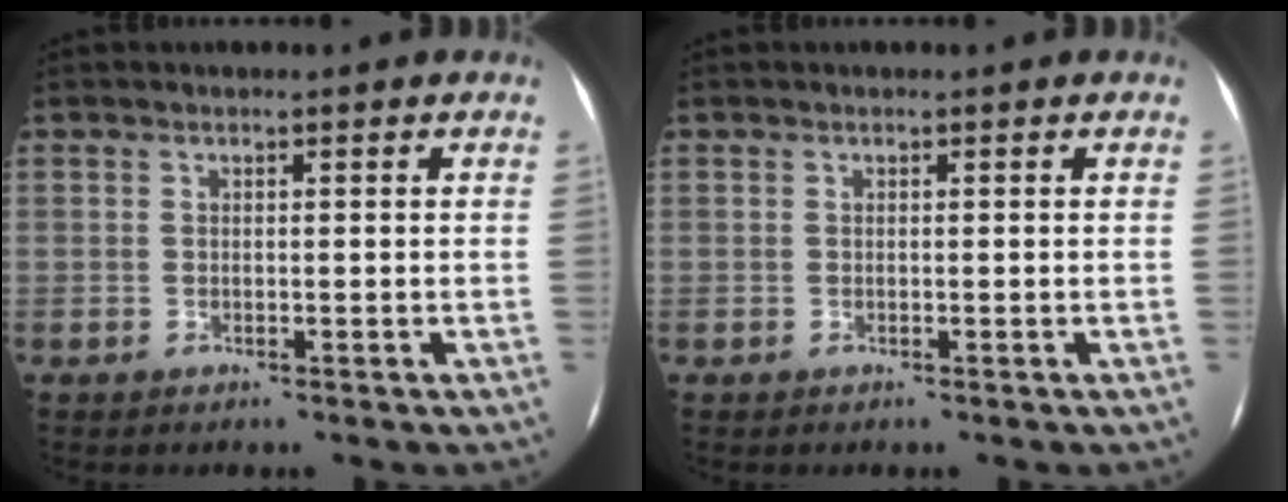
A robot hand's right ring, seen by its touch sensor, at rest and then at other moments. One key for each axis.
{"total": 0.0}